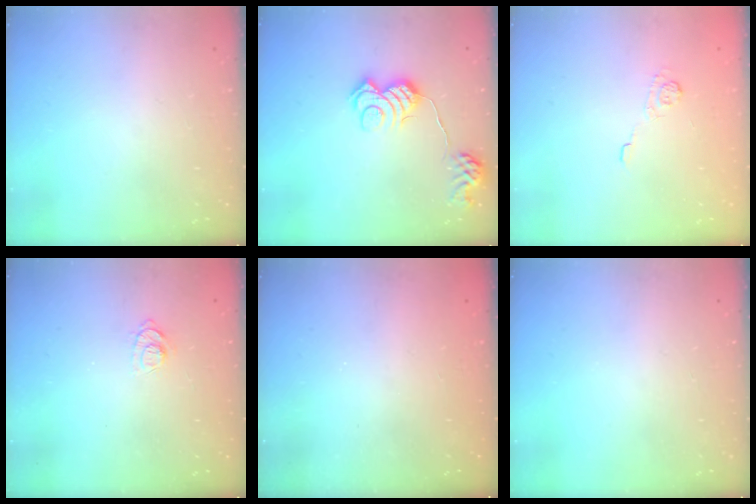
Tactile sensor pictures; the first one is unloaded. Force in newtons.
{"total": 13.7, "press": 13.7, "slide": 0.4}
{"total": 3.9, "press": 3.6, "slide": 1.4}
{"total": 7.2, "press": 7.1, "slide": 1.3}
{"total": 2.3, "press": 2.2, "slide": 0.6}
{"total": 0.0}